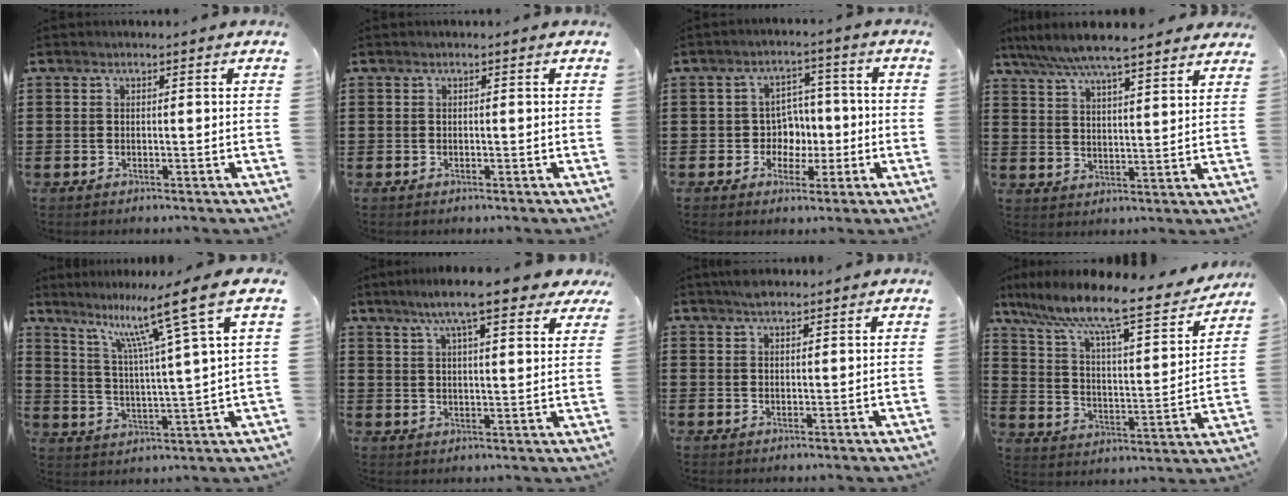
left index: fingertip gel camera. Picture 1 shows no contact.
{"total": 0.0}
{"total": 5.5, "force": [-0.6, 5.1, 2.1], "torque": [-0.053, 0.008, -0.015]}
{"total": 6.6, "force": [6.2, 0.5, 2.4], "torque": [-0.070, -0.023, 0.109]}
{"total": 11.8, "force": [7.8, -0.3, 8.8], "torque": [-0.168, -0.039, 0.115]}
{"total": 9.7, "force": [7.4, 1.2, 6.2], "torque": [-0.123, -0.011, 0.127]}
{"total": 2.0, "force": [1.7, 0.6, 0.8], "torque": [-0.019, 0.001, 0.033]}
{"total": 10.9, "force": [9.0, 1.0, 6.1], "torque": [-0.145, -0.060, 0.146]}